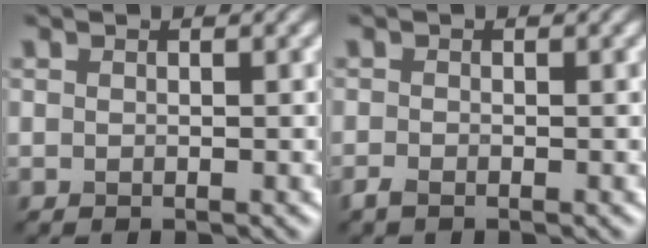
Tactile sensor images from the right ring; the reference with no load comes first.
{"total": 0.9, "force": [-0.7, 0.3, 0.5], "torque": [-0.013, -0.002, -0.016]}